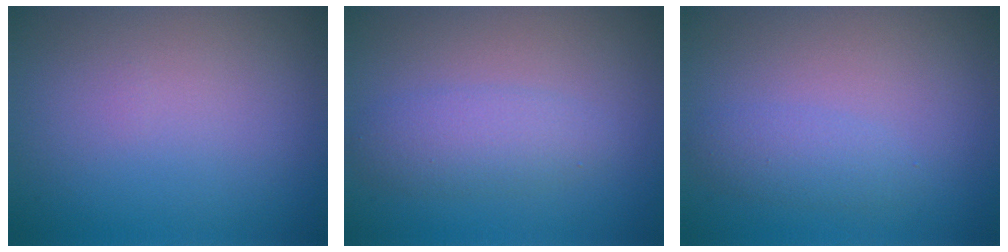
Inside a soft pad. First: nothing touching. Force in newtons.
{"total": 2.8, "press": 2.8, "slide": 0.1}
{"total": 1.8, "press": 1.8, "slide": 0.1}